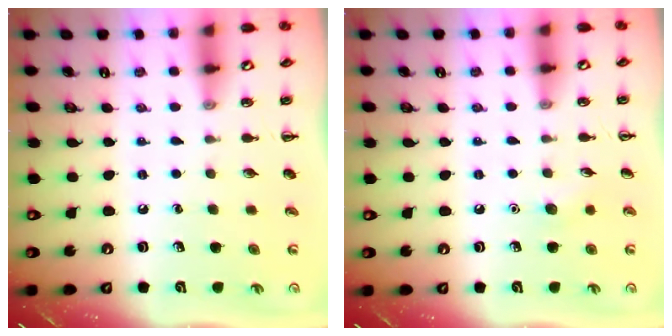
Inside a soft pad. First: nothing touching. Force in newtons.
{"total": 4.7, "press": 4.5, "slide": 1.2}